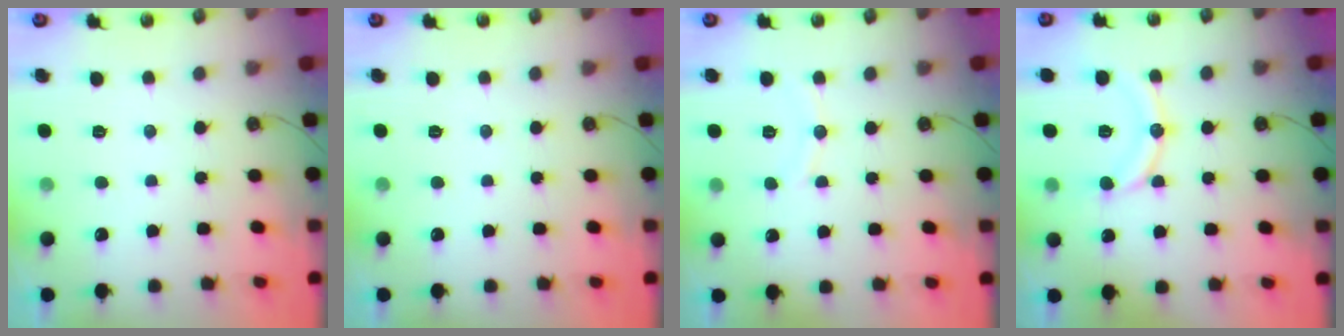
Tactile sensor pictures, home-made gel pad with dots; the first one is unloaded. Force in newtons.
{"total": 0.0}
{"total": 6.8, "press": 6.8, "slide": 0.5}
{"total": 12.0, "press": 11.7, "slide": 2.6}